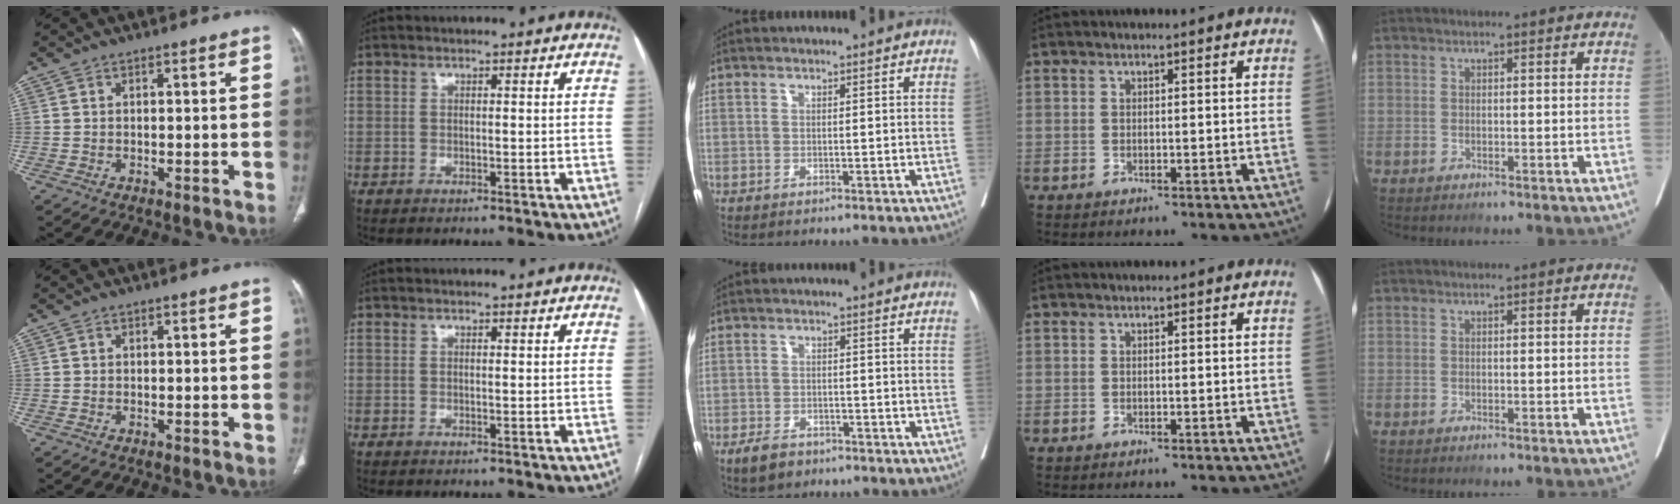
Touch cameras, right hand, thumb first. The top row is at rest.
{"middle": {"total": 3.5, "force": [-2.5, 1.8, 1.6], "torque": [-0.032, 0.000, -0.038]}}